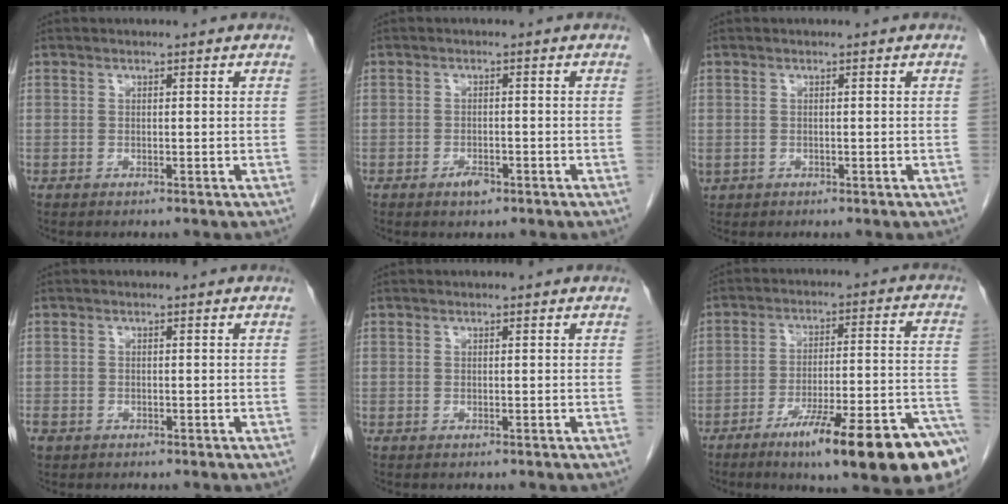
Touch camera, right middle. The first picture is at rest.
{"total": 2.0, "force": [-1.3, 0.9, 1.3], "torque": [-0.021, 0.002, -0.018]}
{"total": 0.0}
{"total": 2.4, "force": [-1.5, 1.6, 0.9], "torque": [-0.026, -0.003, -0.025]}
{"total": 0.0}
{"total": 19.9, "force": [-12.5, 1.7, 15.3], "torque": [-0.157, 0.012, -0.187]}